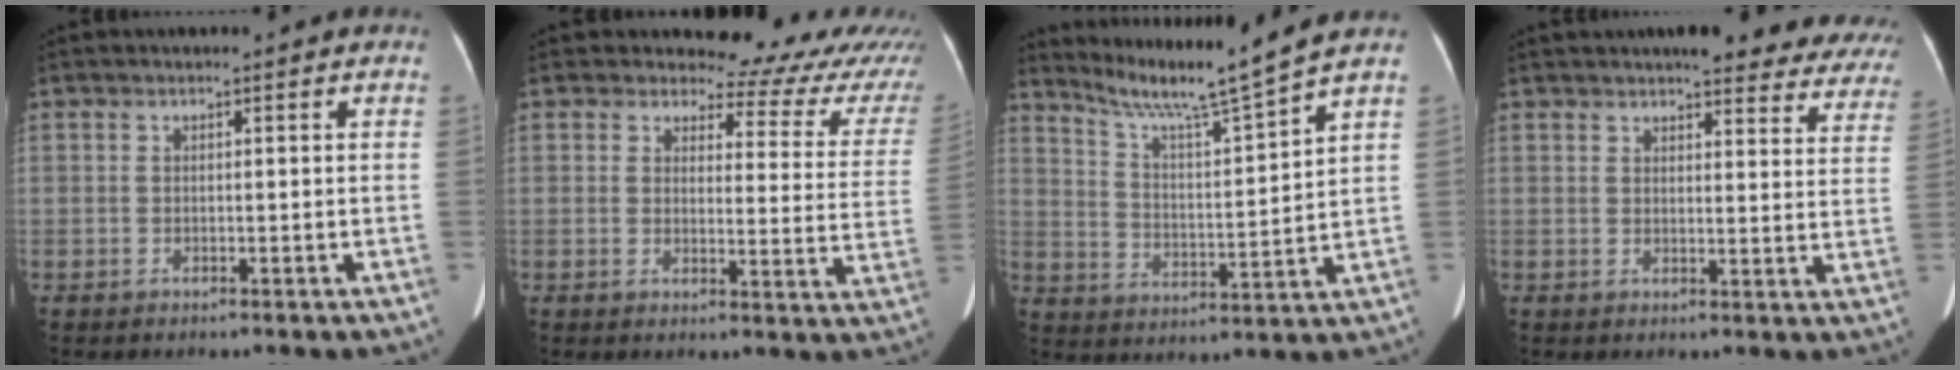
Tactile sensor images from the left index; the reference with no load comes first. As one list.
[{"total": 14.6, "force": [13.8, 4.6, 1.4], "torque": [0.026, -0.074, 0.114]}, {"total": 10.9, "force": [9.7, -2.6, 4.4], "torque": [-0.085, -0.021, 0.169]}, {"total": 19.9, "force": [18.0, 4.6, 7.1], "torque": [-0.065, -0.035, 0.188]}]